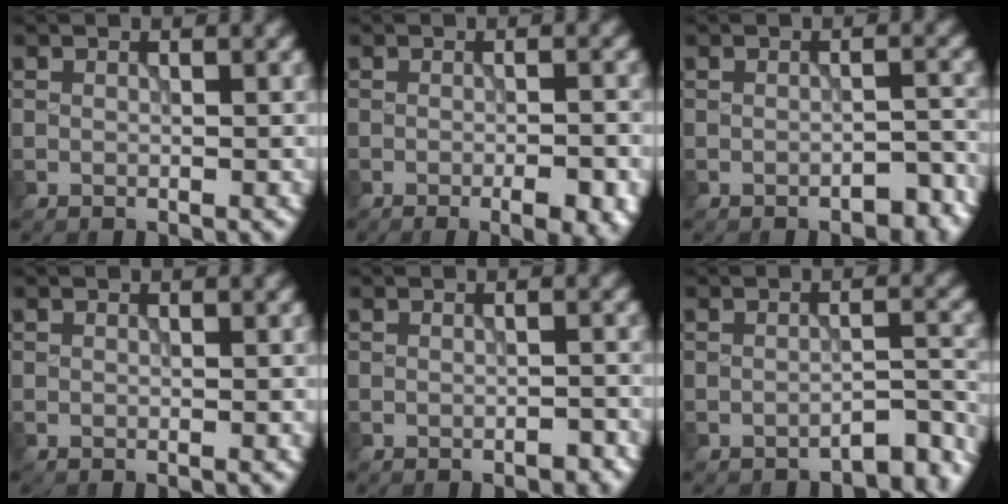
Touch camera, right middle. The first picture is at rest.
{"total": 4.3, "force": [-2.2, 1.1, 3.5], "torque": [-0.049, 0.005, -0.021]}
{"total": 2.2, "force": [-1.6, 0.7, 1.2], "torque": [-0.013, 0.007, -0.022]}
{"total": 0.0}
{"total": 1.1, "force": [-0.7, 0.4, 0.7], "torque": [-0.010, 0.000, -0.010]}
{"total": 3.1, "force": [-2.8, 0.6, 1.1], "torque": [-0.010, 0.007, -0.040]}